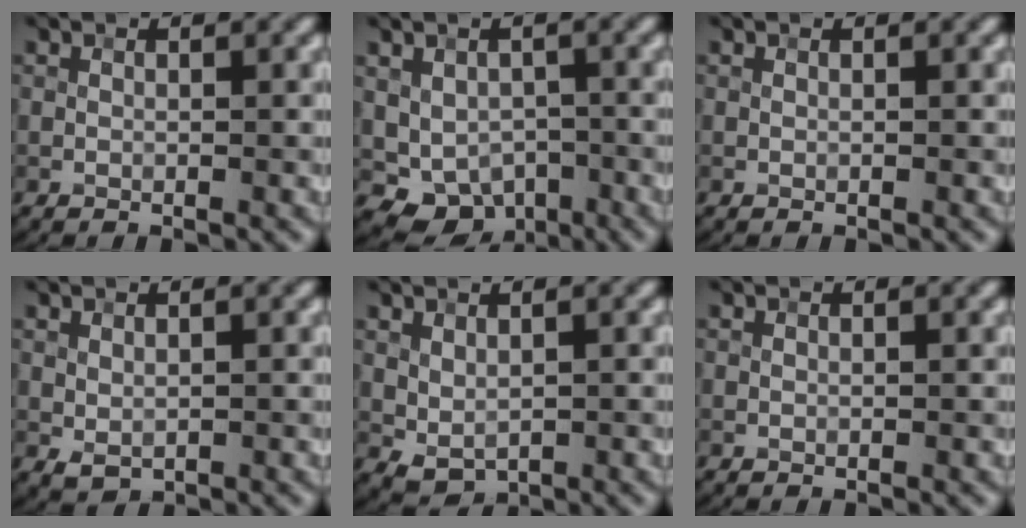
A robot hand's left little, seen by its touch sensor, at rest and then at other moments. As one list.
[{"total": 5.3, "force": [-1.7, 4.1, 2.9], "torque": [-0.043, -0.006, -0.021]}, {"total": 0.0}, {"total": 1.0, "force": [0.2, 0.7, 0.7], "torque": [-0.016, -0.004, 0.010]}, {"total": 1.8, "force": [0.5, 1.1, 1.3], "torque": [-0.027, -0.006, 0.018]}, {"total": 0.0}]